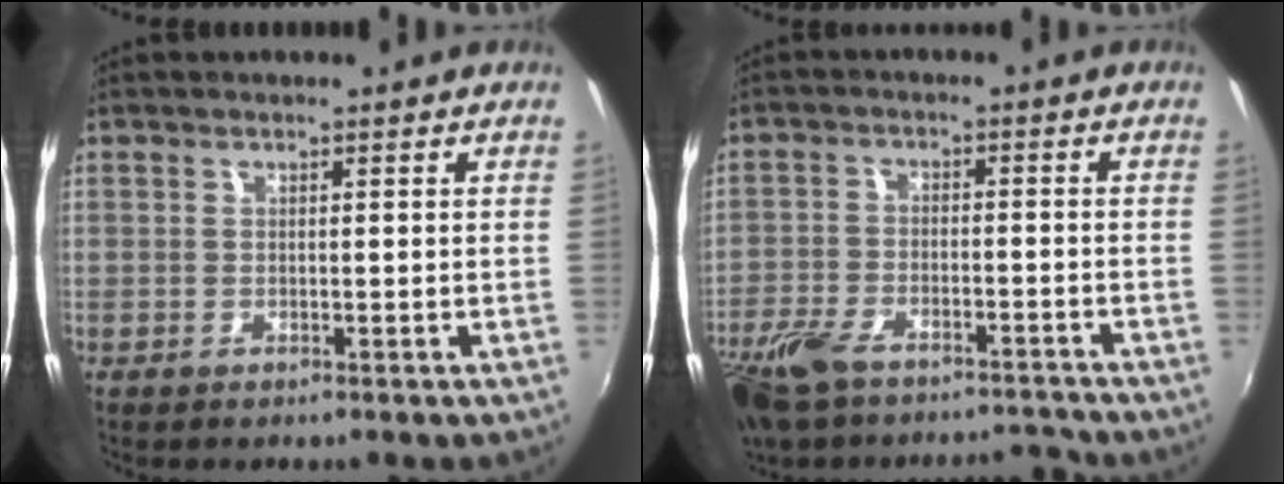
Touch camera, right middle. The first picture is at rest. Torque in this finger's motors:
{"motor_torque": [1.07, -1.07, 0.22, 0.06]}